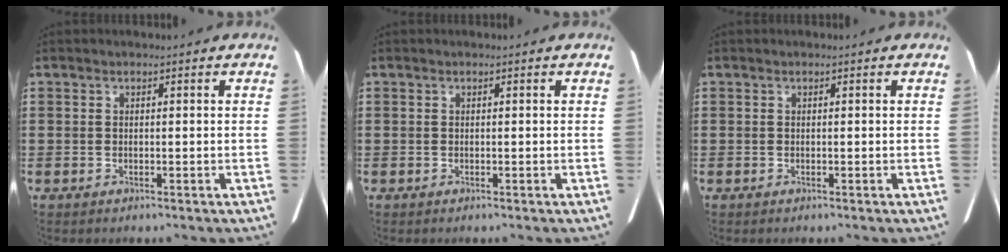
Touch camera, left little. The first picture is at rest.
{"total": 0.0}
{"total": 0.0}